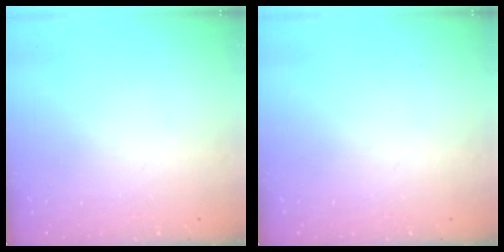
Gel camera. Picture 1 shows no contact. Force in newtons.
{"total": 0.0}